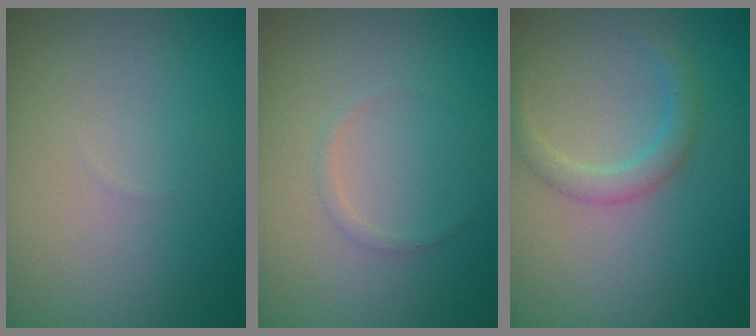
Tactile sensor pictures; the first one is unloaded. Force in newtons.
{"total": 0.6, "press": 0.6, "slide": 0.0}
{"total": 1.9, "press": 1.9, "slide": 0.2}